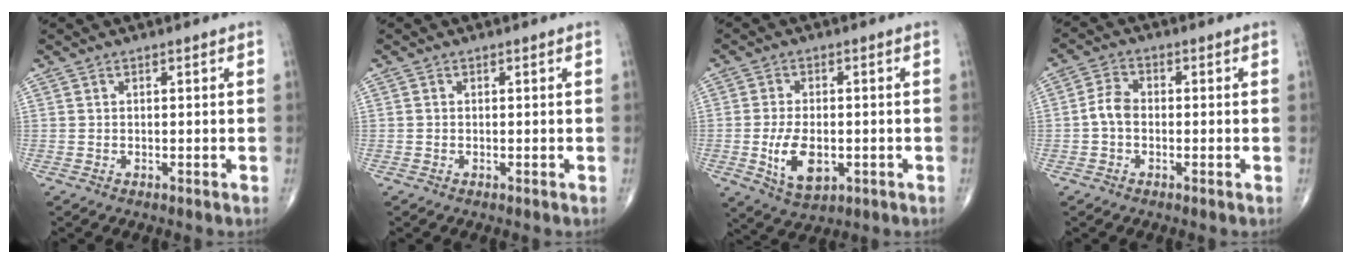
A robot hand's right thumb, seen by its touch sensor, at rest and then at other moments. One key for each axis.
{"total": 0.0}
{"total": 8.6, "fx": -1.9, "fy": 4.8, "fz": 6.9, "tx": -0.119, "ty": -0.006, "tz": -0.025}
{"total": 4.0, "fx": -0.8, "fy": 2.7, "fz": 2.8, "tx": -0.053, "ty": 0.014, "tz": -0.023}